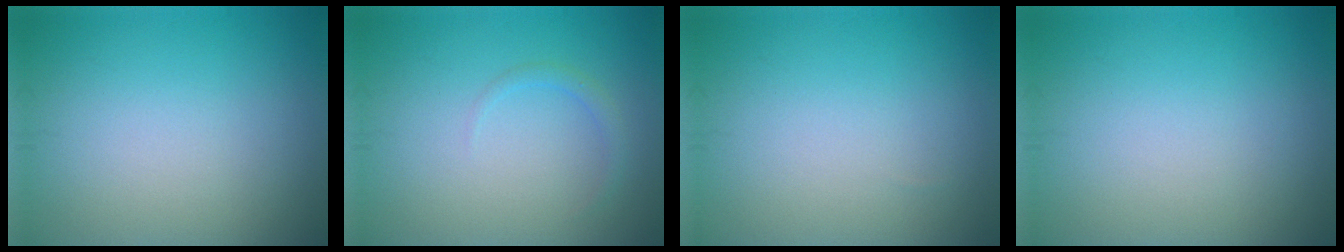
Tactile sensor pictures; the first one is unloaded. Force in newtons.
{"total": 1.0, "press": 1.0, "slide": 0.1}
{"total": 0.0}
{"total": 0.0}